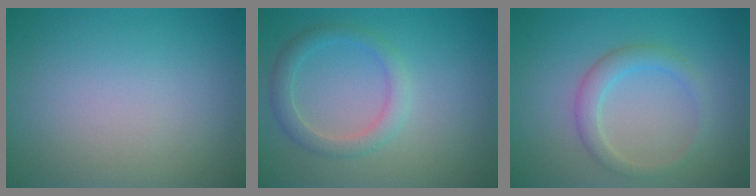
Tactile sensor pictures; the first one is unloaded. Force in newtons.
{"total": 2.5, "press": 2.5, "slide": 0.1}
{"total": 2.3, "press": 2.3, "slide": 0.3}